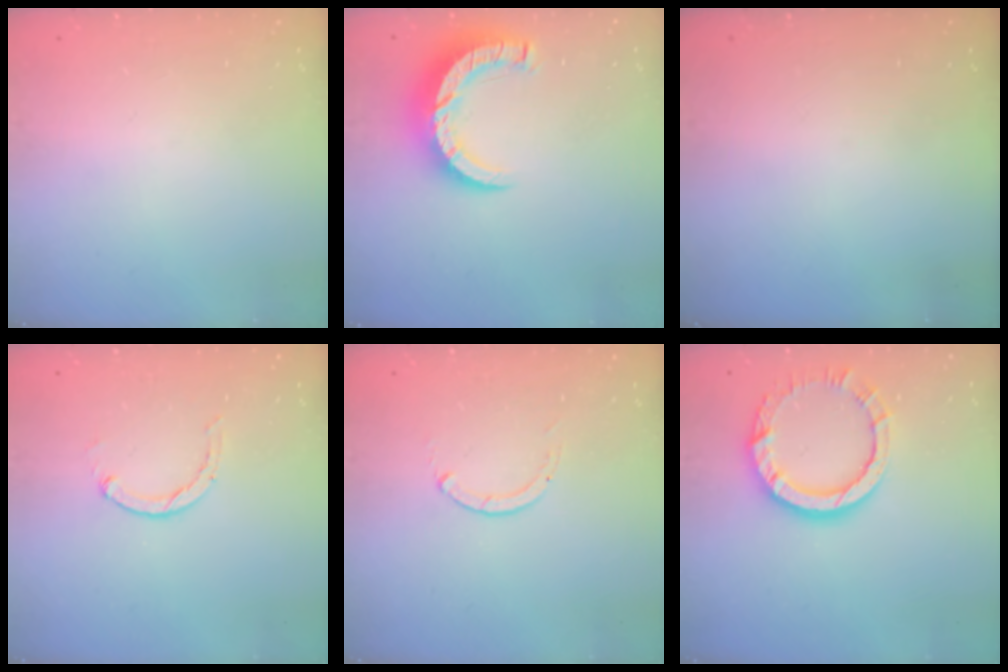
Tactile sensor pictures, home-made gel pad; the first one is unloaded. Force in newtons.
{"total": 8.9, "press": 8.9, "slide": 0.9}
{"total": 0.0}
{"total": 0.8, "press": 0.8, "slide": 0.2}
{"total": 0.0}
{"total": 10.6, "press": 10.5, "slide": 1.1}